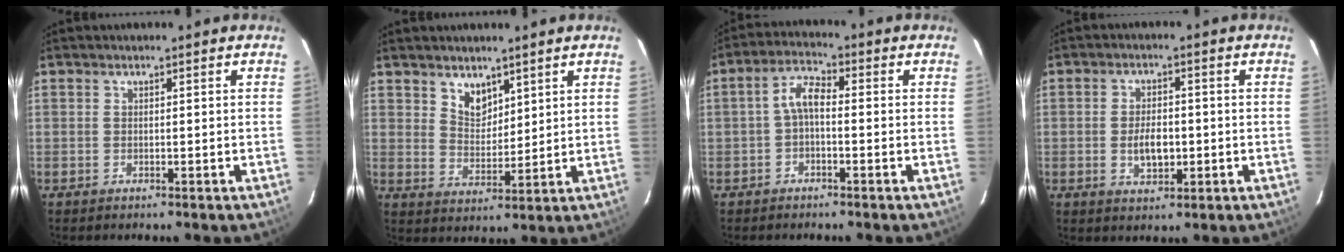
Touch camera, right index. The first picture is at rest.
{"total": 5.2, "force": [3.7, 3.1, 1.9], "torque": [-0.024, 0.004, 0.073]}
{"total": 4.0, "force": [-1.0, 1.8, 3.4], "torque": [-0.074, 0.017, -0.023]}
{"total": 5.2, "force": [-0.9, 2.9, 4.2], "torque": [-0.079, 0.002, -0.011]}